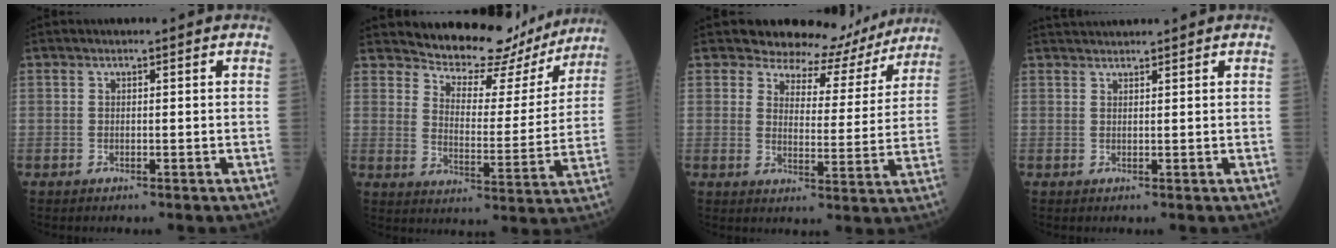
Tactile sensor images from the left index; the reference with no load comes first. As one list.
[{"total": 14.7, "force": [13.6, 4.6, 3.1], "torque": [-0.033, -0.021, 0.169]}, {"total": 10.6, "force": [9.7, 4.0, 0.9], "torque": [0.003, -0.015, 0.106]}, {"total": 3.1, "force": [3.0, -0.2, 0.7], "torque": [-0.009, 0.031, 0.057]}]